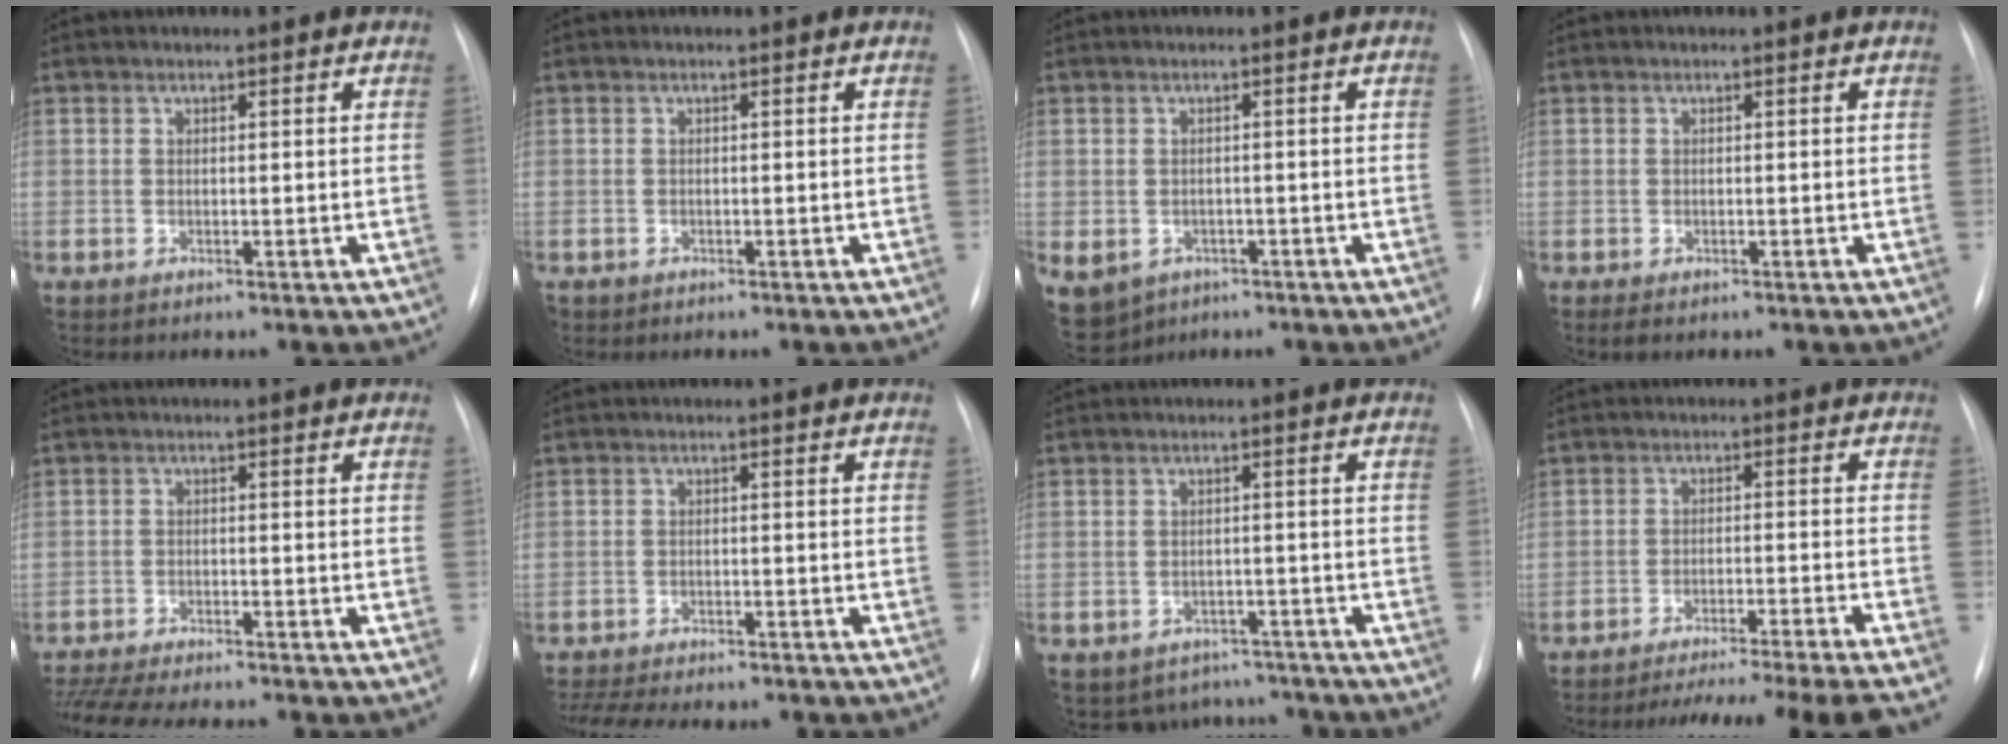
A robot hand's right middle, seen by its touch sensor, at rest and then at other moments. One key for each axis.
{"total": 0.0}
{"total": 12.8, "fx": -6.2, "fy": 10.3, "fz": 4.6, "tx": -0.145, "ty": -0.006, "tz": -0.075}
{"total": 1.5, "fx": -0.9, "fy": 0.7, "fz": 0.9, "tx": -0.013, "ty": -0.001, "tz": -0.008}
{"total": 14.2, "fx": -12.6, "fy": 2.5, "fz": 6.2, "tx": -0.118, "ty": -0.015, "tz": -0.182}
{"total": 13.7, "fx": -12.0, "fy": 3.4, "fz": 5.7, "tx": -0.113, "ty": -0.004, "tz": -0.162}
{"total": 8.1, "fx": -7.0, "fy": 4.0, "fz": 0.0, "tx": 0.008, "ty": 0.024, "tz": -0.083}
{"total": 17.0, "fx": -15.5, "fy": -2.4, "fz": 6.5, "tx": -0.082, "ty": -0.033, "tz": -0.223}